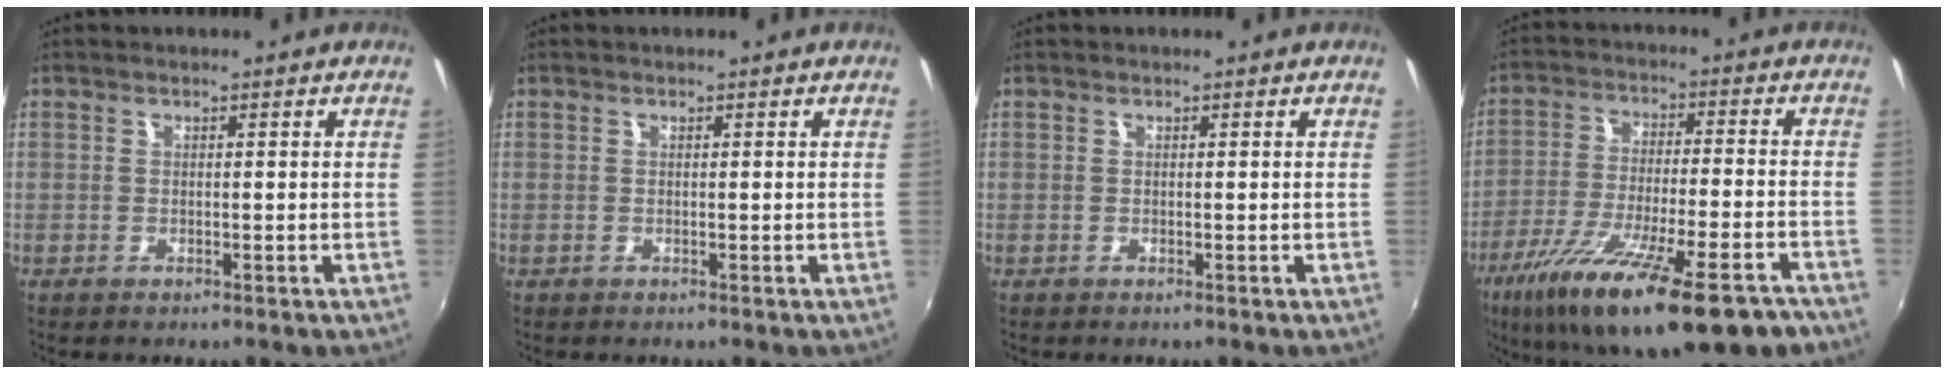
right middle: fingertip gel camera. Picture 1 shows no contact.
{"total": 0.0}
{"total": 0.0}
{"total": 23.8, "force": [-15.5, 5.6, 17.1], "torque": [-0.302, -0.066, -0.243]}